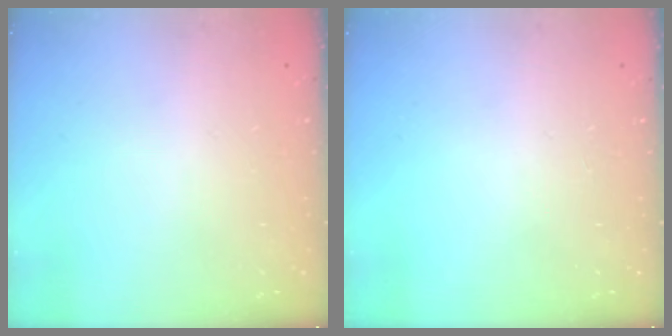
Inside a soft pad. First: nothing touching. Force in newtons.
{"total": 0.0}